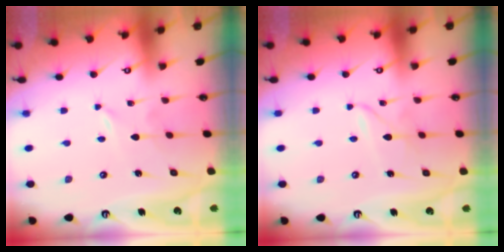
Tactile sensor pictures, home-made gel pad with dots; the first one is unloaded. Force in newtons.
{"total": 1.9, "press": 1.9, "slide": 0.2}